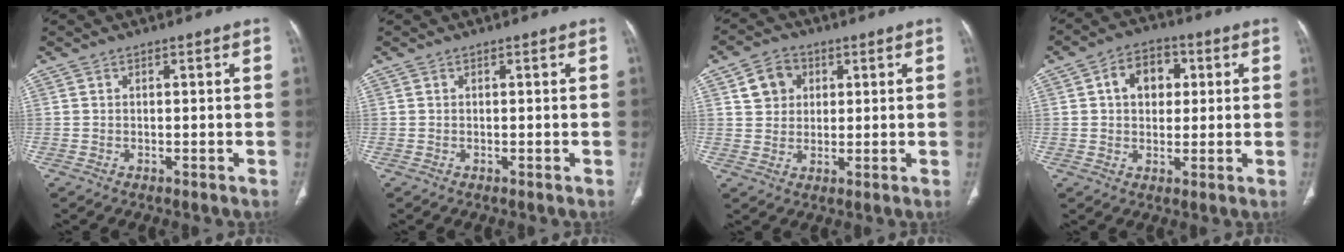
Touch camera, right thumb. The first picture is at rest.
{"total": 0.0}
{"total": 6.2, "force": [2.2, 5.2, 2.5], "torque": [-0.018, -0.001, 0.038]}
{"total": 8.6, "force": [2.1, 6.2, 5.5], "torque": [-0.055, 0.006, 0.027]}